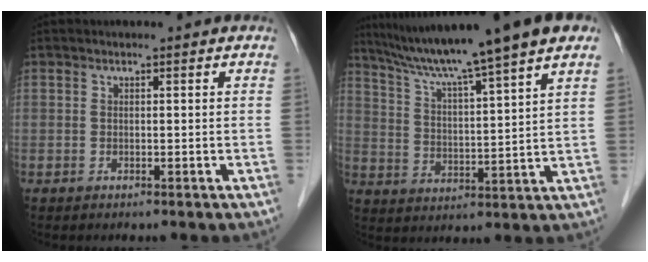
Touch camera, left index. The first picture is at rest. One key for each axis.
{"total": 17.7, "fx": 13.8, "fy": -0.7, "fz": 11.1, "tx": -0.180, "ty": 0.022, "tz": 0.205}